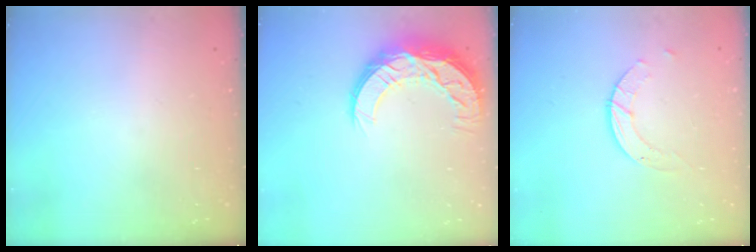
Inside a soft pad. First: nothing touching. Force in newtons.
{"total": 13.1, "press": 13.1, "slide": 0.6}
{"total": 4.5, "press": 4.5, "slide": 0.3}